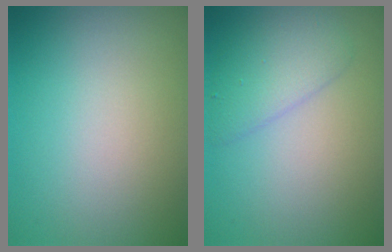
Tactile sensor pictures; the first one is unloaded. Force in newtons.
{"total": 2.7, "press": 2.7, "slide": 0.1}